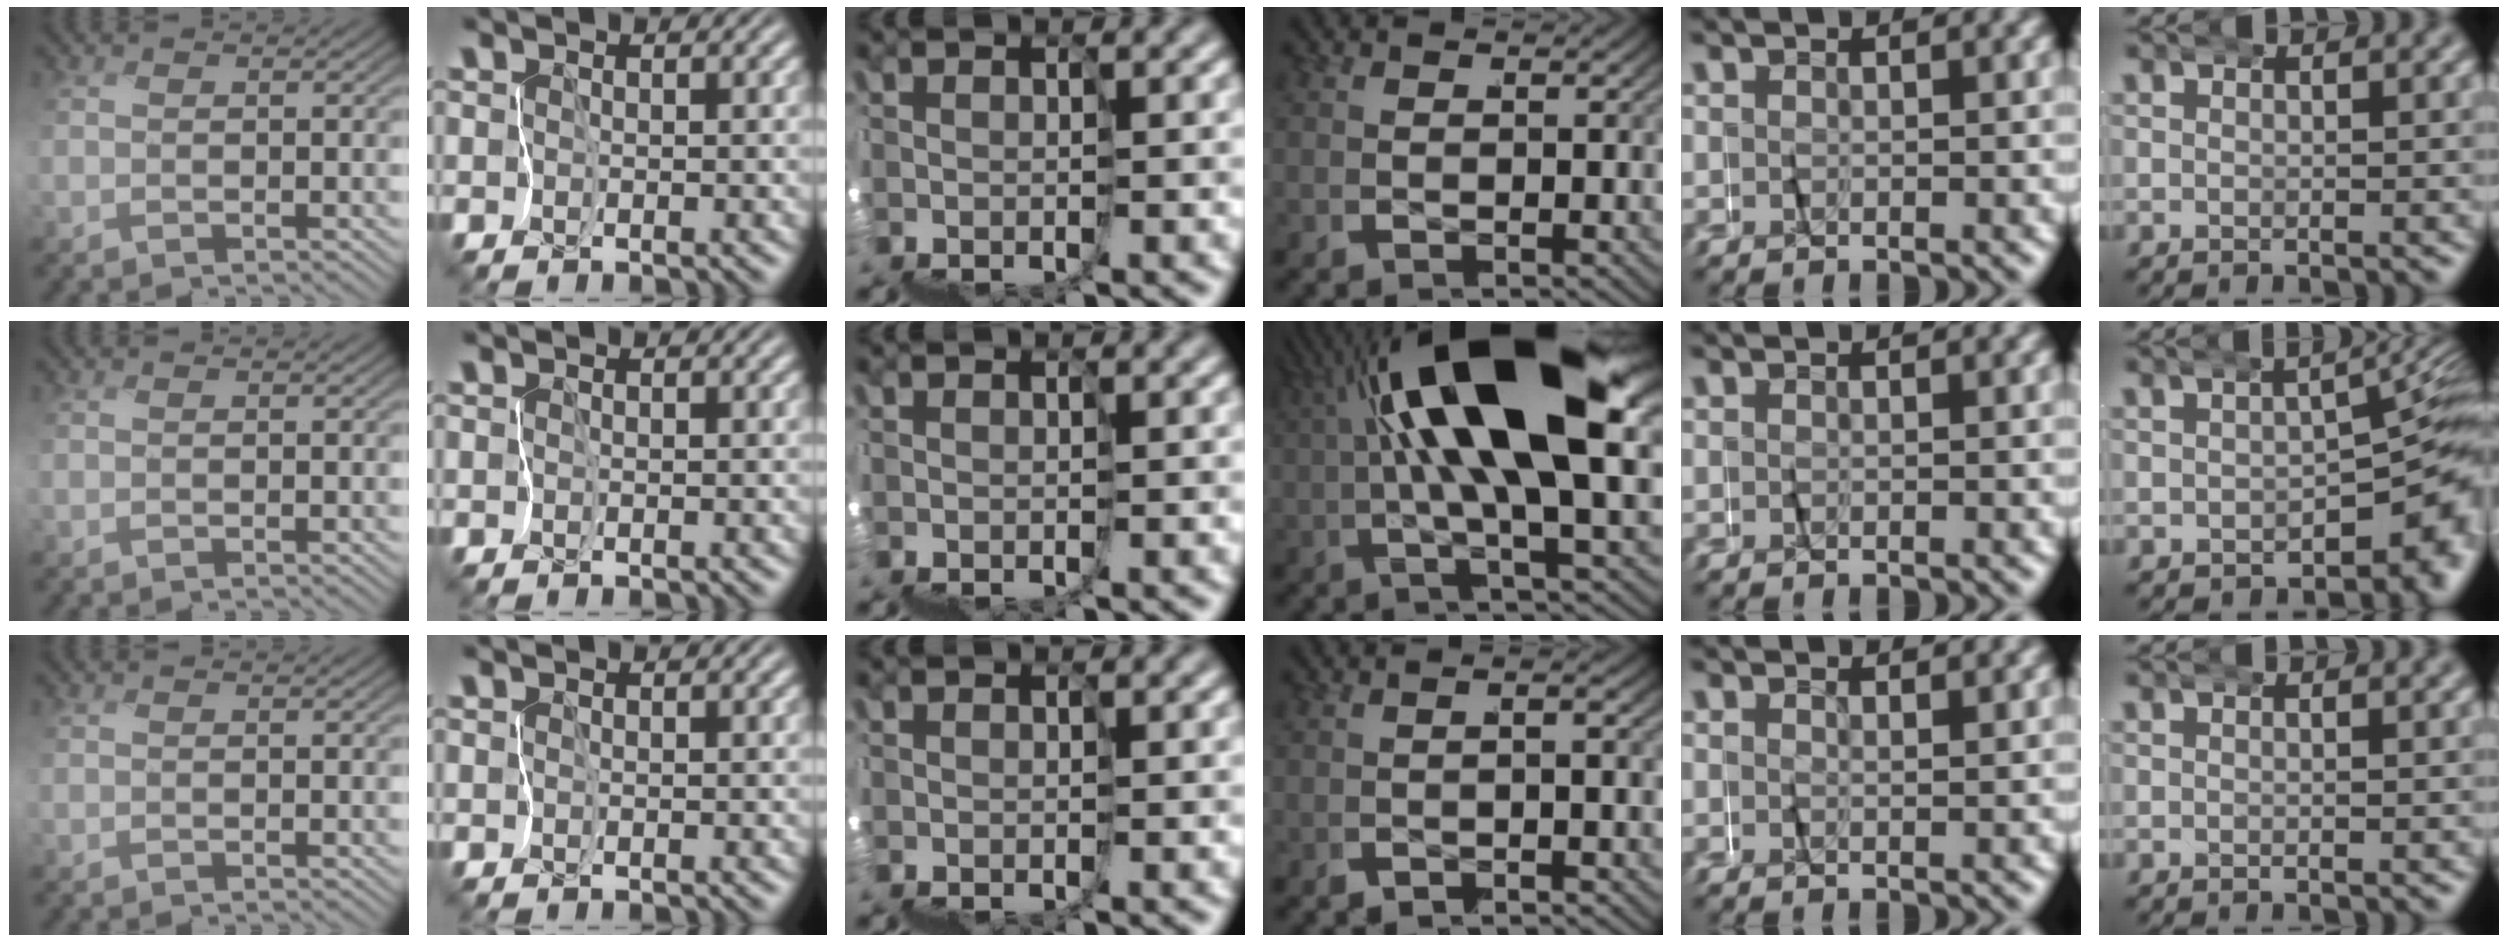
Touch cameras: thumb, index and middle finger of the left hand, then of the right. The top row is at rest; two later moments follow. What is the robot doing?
{"motion": "wrap", "object": "felt sheet"}